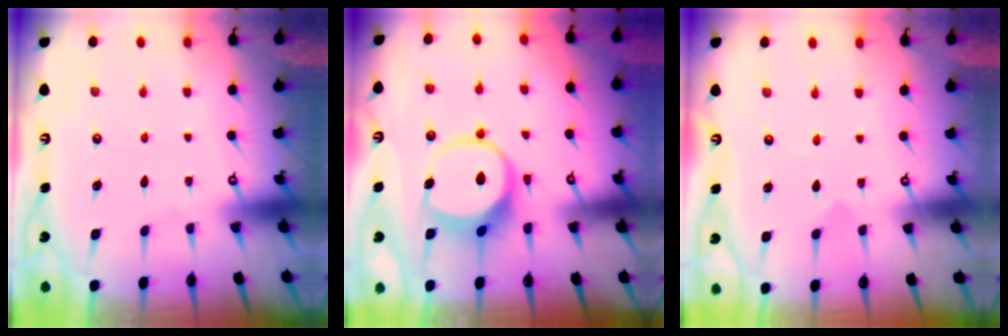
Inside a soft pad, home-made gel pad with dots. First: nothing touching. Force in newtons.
{"total": 9.6, "press": 9.6, "slide": 0.9}
{"total": 1.9, "press": 1.9, "slide": 0.5}